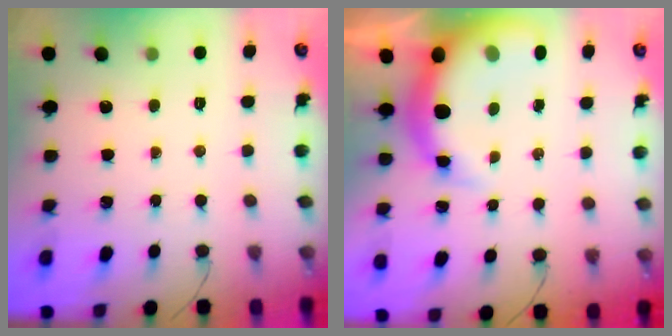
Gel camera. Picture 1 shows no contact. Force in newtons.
{"total": 9.9, "press": 9.6, "slide": 2.7}